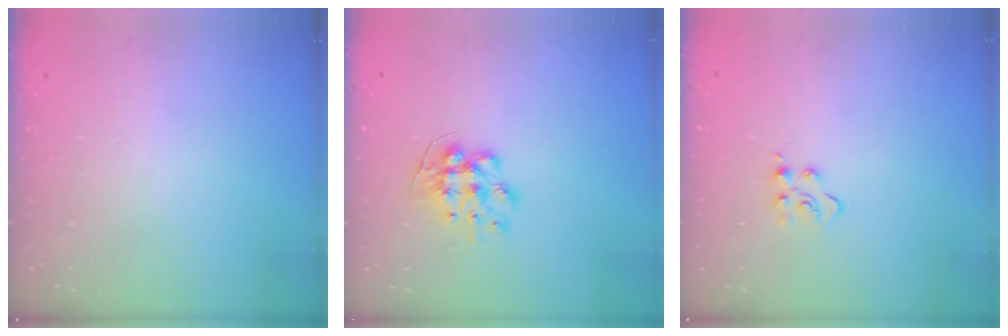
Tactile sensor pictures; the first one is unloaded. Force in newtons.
{"total": 9.3, "press": 9.3, "slide": 0.5}
{"total": 3.0, "press": 2.9, "slide": 0.3}